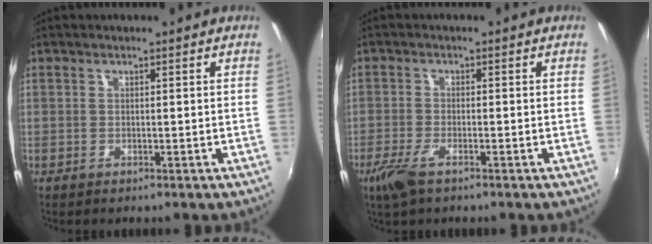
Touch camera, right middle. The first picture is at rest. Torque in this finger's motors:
{"motor_torque": [0.45, -0.39, 0.27, 0.08]}